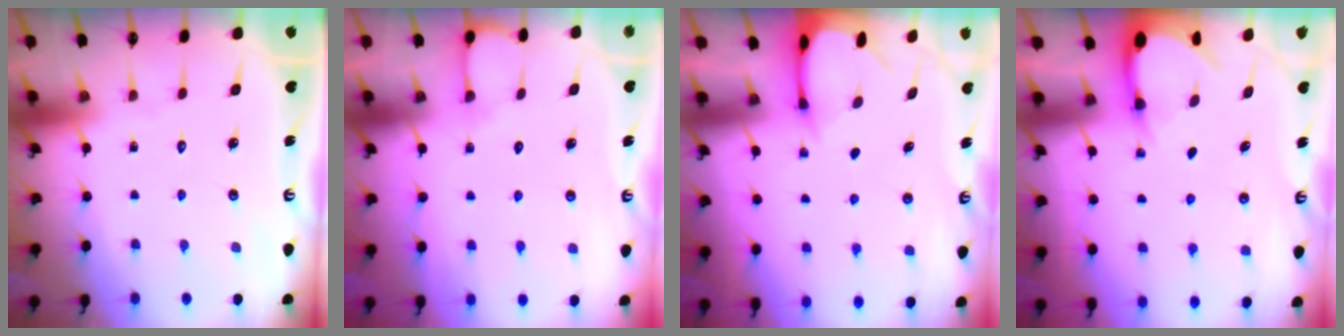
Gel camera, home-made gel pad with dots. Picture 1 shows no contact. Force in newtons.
{"total": 4.2, "press": 4.1, "slide": 0.3}
{"total": 2.5, "press": 2.5, "slide": 0.3}
{"total": 3.5, "press": 3.5, "slide": 0.2}